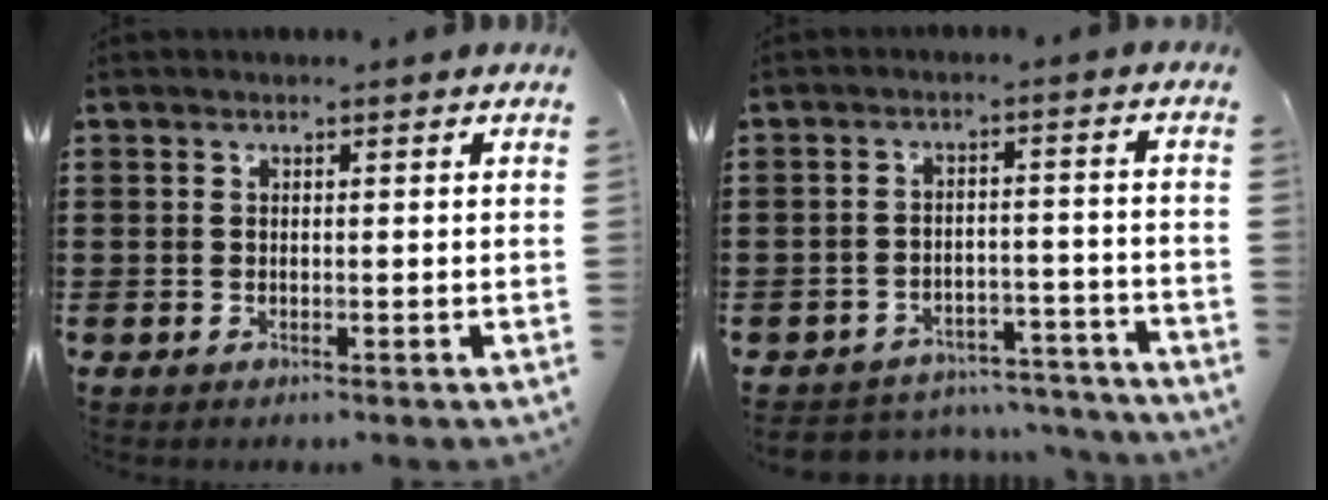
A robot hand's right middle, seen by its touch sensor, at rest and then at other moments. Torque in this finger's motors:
{"motor_torque": [0.46, 0.01, 0.07, 0.02]}